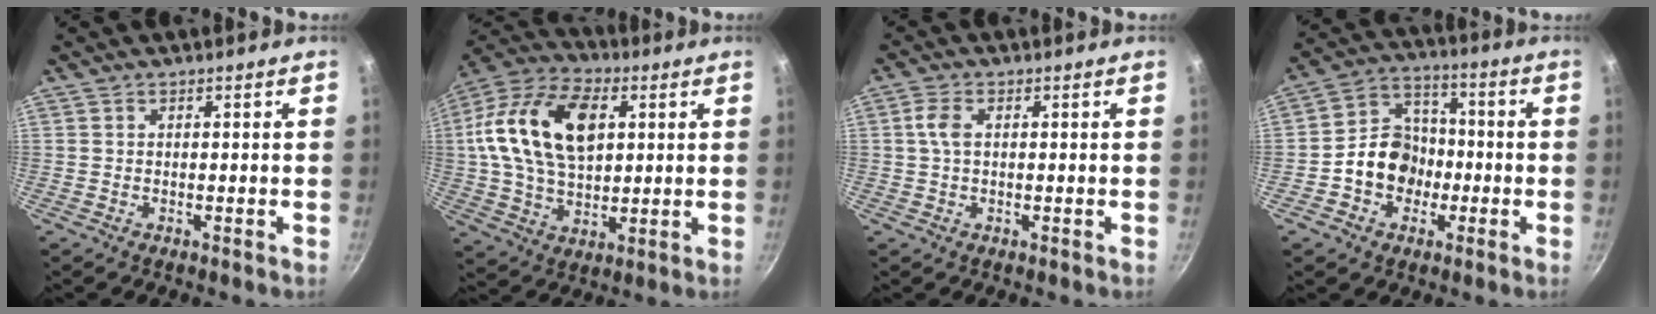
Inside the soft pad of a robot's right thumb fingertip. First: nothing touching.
{"total": 20.6, "force": [4.3, 12.9, 15.5], "torque": [-0.270, 0.014, 0.065]}
{"total": 3.4, "force": [0.5, 2.0, 2.7], "torque": [-0.059, 0.008, 0.007]}
{"total": 11.4, "force": [-2.5, 9.6, 5.5], "torque": [-0.053, 0.041, -0.056]}